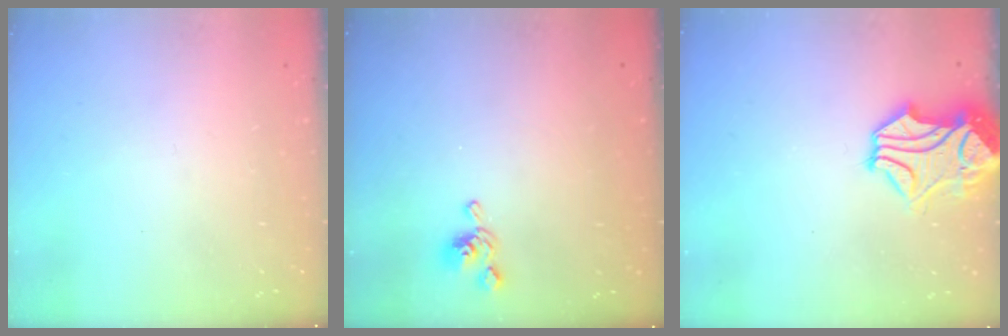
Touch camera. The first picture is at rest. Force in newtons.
{"total": 5.5, "press": 5.5, "slide": 0.1}
{"total": 3.2, "press": 2.8, "slide": 1.6}